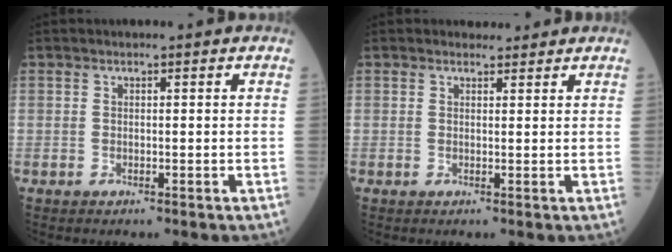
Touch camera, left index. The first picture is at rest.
{"total": 1.6, "force": [1.5, 0.6, -0.1], "torque": [-0.003, 0.004, 0.021]}